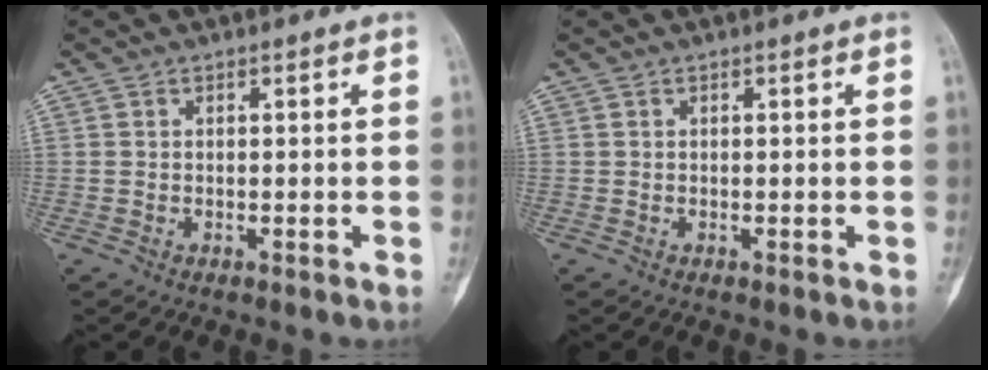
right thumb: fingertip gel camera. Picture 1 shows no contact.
{"total": 0.0}